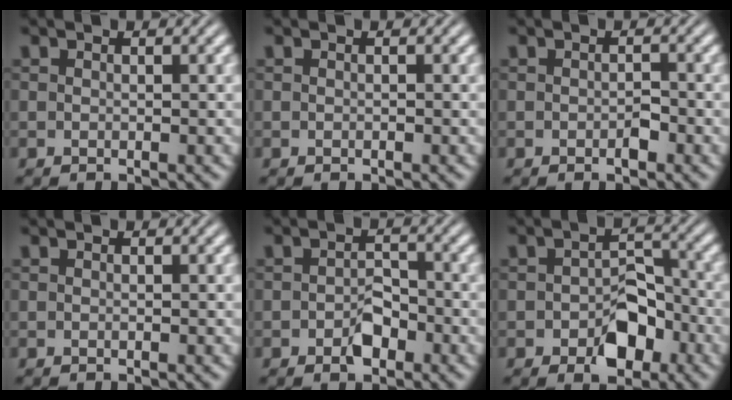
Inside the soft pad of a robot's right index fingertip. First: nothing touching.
{"total": 0.0}
{"total": 0.8, "force": [-0.7, -0.2, 0.4], "torque": [-0.002, -0.003, -0.009]}
{"total": 0.0}
{"total": 2.1, "force": [-1.4, 0.8, 1.4], "torque": [-0.003, -0.004, -0.023]}
{"total": 4.0, "force": [-2.0, 2.1, 2.8], "torque": [-0.007, -0.005, -0.031]}